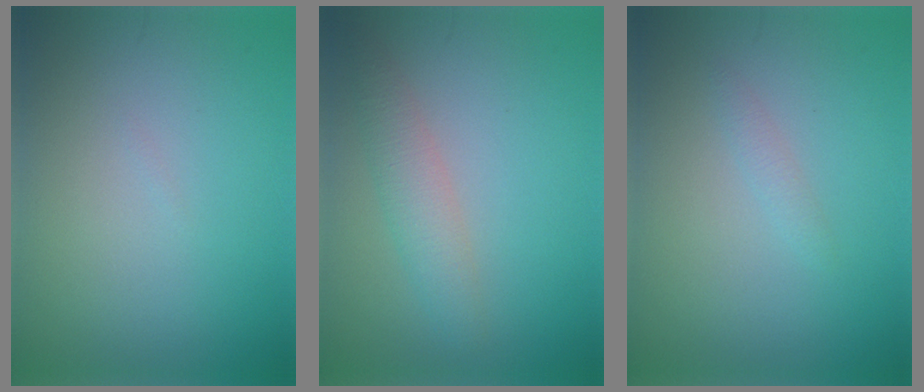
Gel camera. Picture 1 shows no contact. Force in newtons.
{"total": 2.7, "press": 2.6, "slide": 0.2}
{"total": 0.9, "press": 0.8, "slide": 0.1}